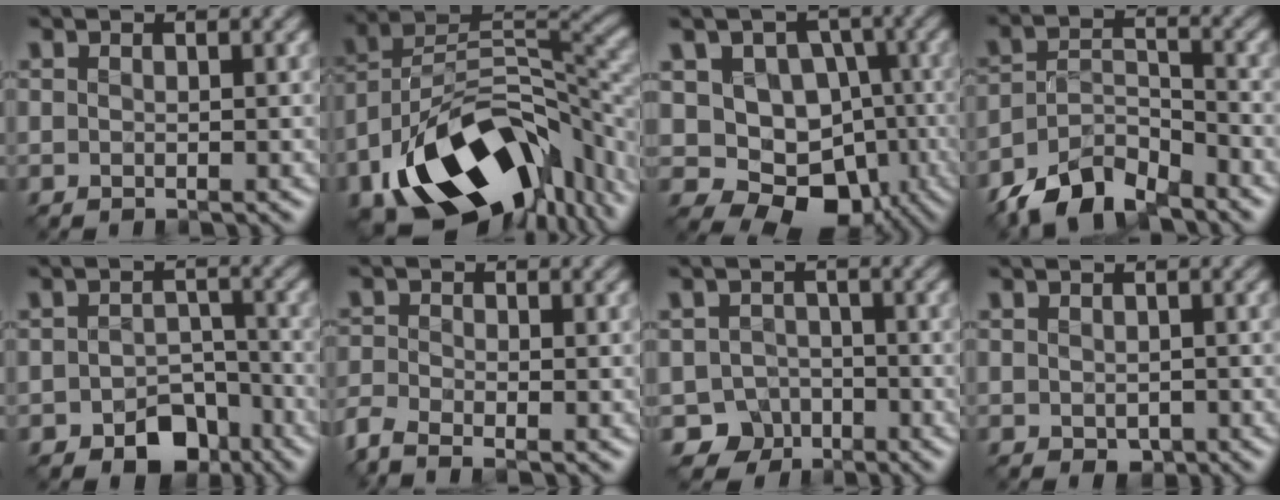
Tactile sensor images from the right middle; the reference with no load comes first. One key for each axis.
{"total": 16.0, "fx": -8.9, "fy": 8.4, "fz": 10.3, "tx": -0.192, "ty": 0.007, "tz": -0.142}
{"total": 10.7, "fx": -1.4, "fy": 9.0, "fz": 5.6, "tx": -0.065, "ty": 0.017, "tz": -0.039}
{"total": 6.5, "fx": -5.3, "fy": 2.4, "fz": 2.8, "tx": -0.052, "ty": -0.003, "tz": -0.102}
{"total": 4.5, "fx": -2.8, "fy": 2.9, "fz": 2.1, "tx": -0.025, "ty": -0.004, "tz": -0.044}
{"total": 3.0, "fx": -2.4, "fy": 0.9, "fz": 1.5, "tx": -0.044, "ty": -0.008, "tz": -0.065}
{"total": 3.6, "fx": -2.3, "fy": 2.7, "fz": 0.5, "tx": 0.001, "ty": -0.001, "tz": -0.040}
{"total": 1.0, "fx": -0.3, "fy": 0.8, "fz": 0.5, "tx": -0.010, "ty": -0.007, "tz": -0.003}